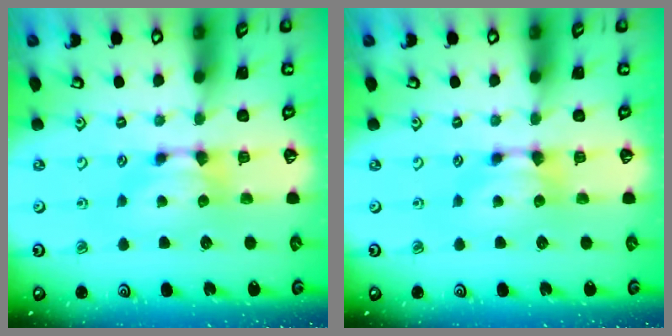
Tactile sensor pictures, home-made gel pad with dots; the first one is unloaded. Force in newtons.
{"total": 0.0}